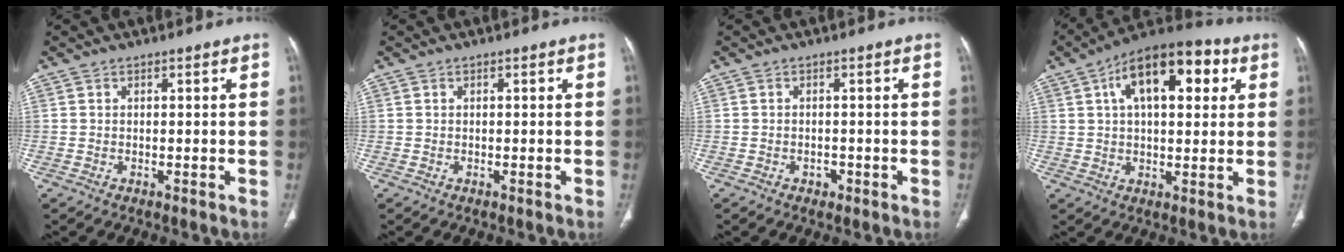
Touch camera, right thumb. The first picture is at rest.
{"total": 0.0}
{"total": 1.4, "force": [-0.7, 1.1, 0.6], "torque": [-0.005, 0.004, -0.008]}
{"total": 17.2, "force": [5.8, 8.4, 13.8], "torque": [-0.186, 0.018, 0.082]}